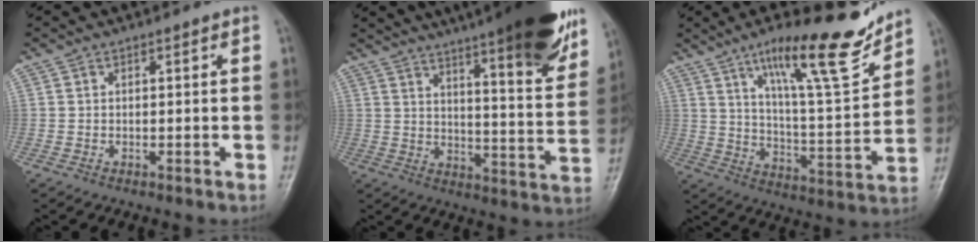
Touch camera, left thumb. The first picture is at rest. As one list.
[{"total": 25.5, "force": [18.0, 4.5, 17.5], "torque": [-0.225, -0.059, 0.241]}, {"total": 18.7, "force": [13.0, 3.5, 13.0], "torque": [-0.174, -0.076, 0.210]}]